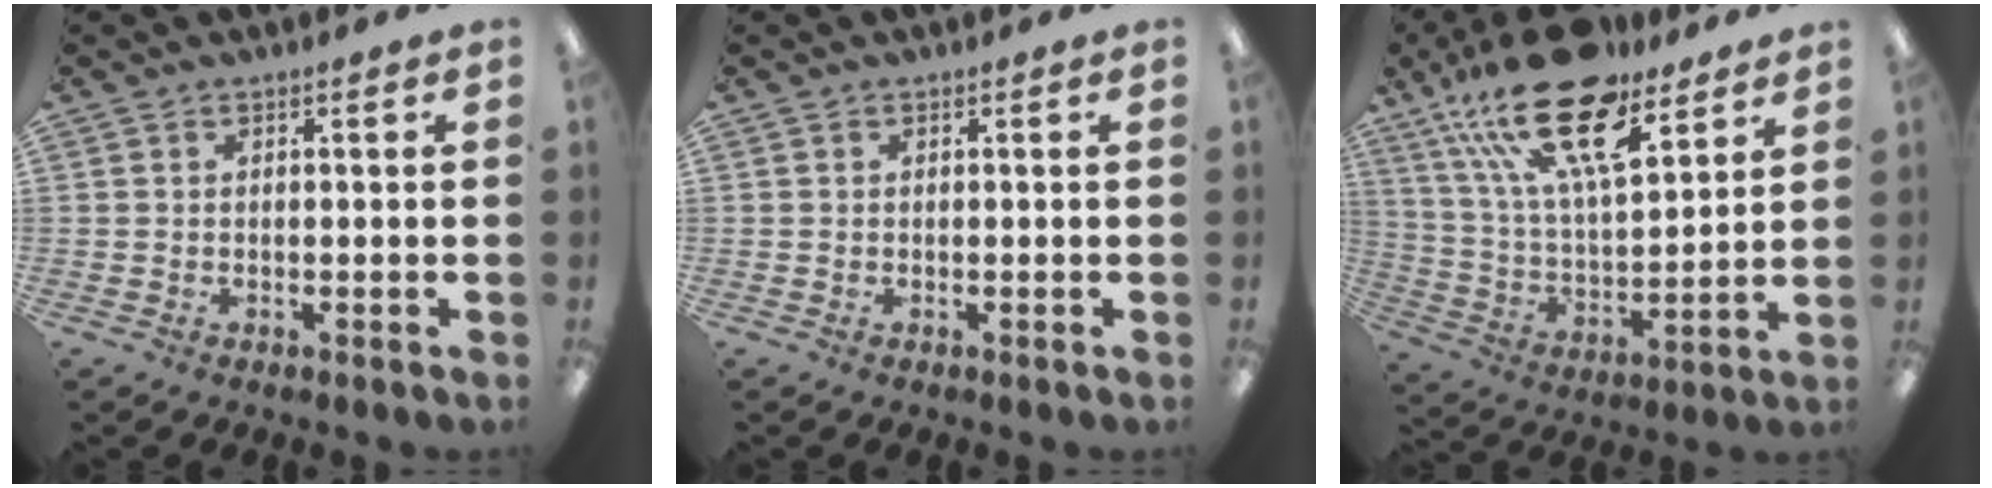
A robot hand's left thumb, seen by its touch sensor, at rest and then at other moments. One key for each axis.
{"total": 0.0}
{"total": 23.0, "fx": 14.9, "fy": 8.9, "fz": 15.2, "tx": -0.281, "ty": -0.081, "tz": 0.255}